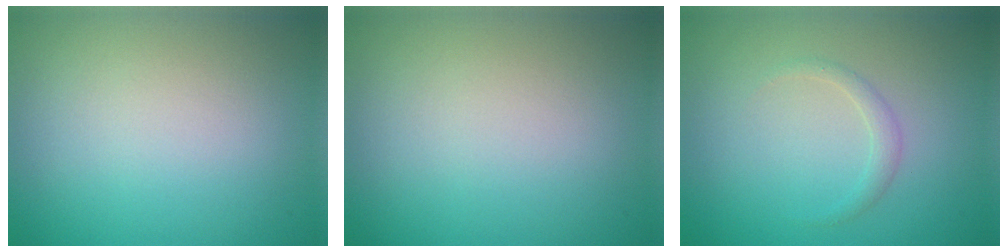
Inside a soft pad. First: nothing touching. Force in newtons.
{"total": 0.0}
{"total": 1.1, "press": 1.1, "slide": 0.0}